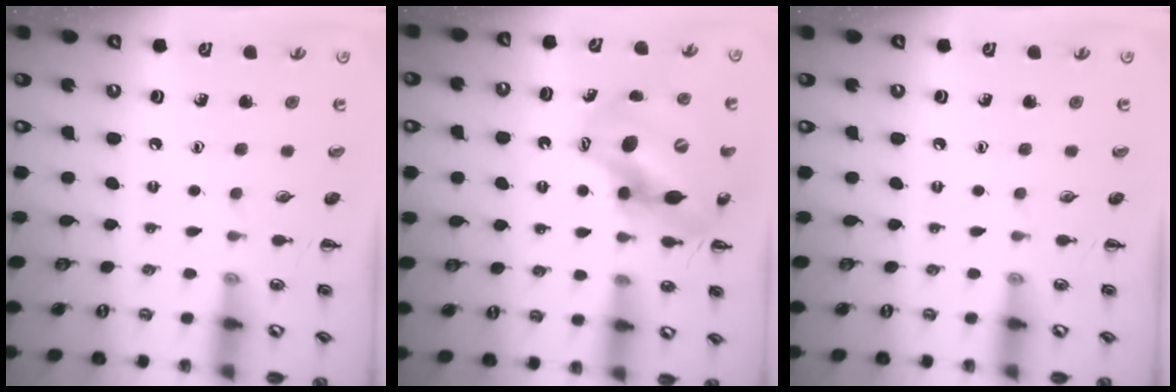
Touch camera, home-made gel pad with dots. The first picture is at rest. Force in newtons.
{"total": 13.6, "press": 13.1, "slide": 3.6}
{"total": 0.0}